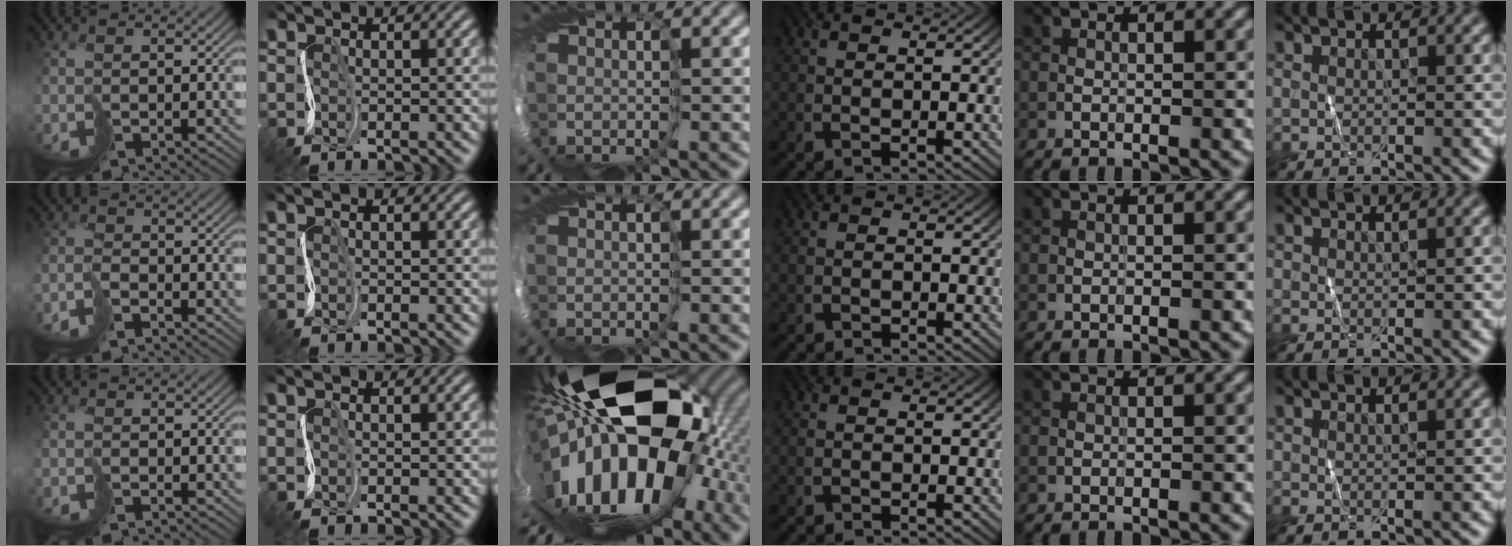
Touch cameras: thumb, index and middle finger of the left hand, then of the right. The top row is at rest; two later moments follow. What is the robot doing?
{"motion": "cut", "object": "paper bag"}